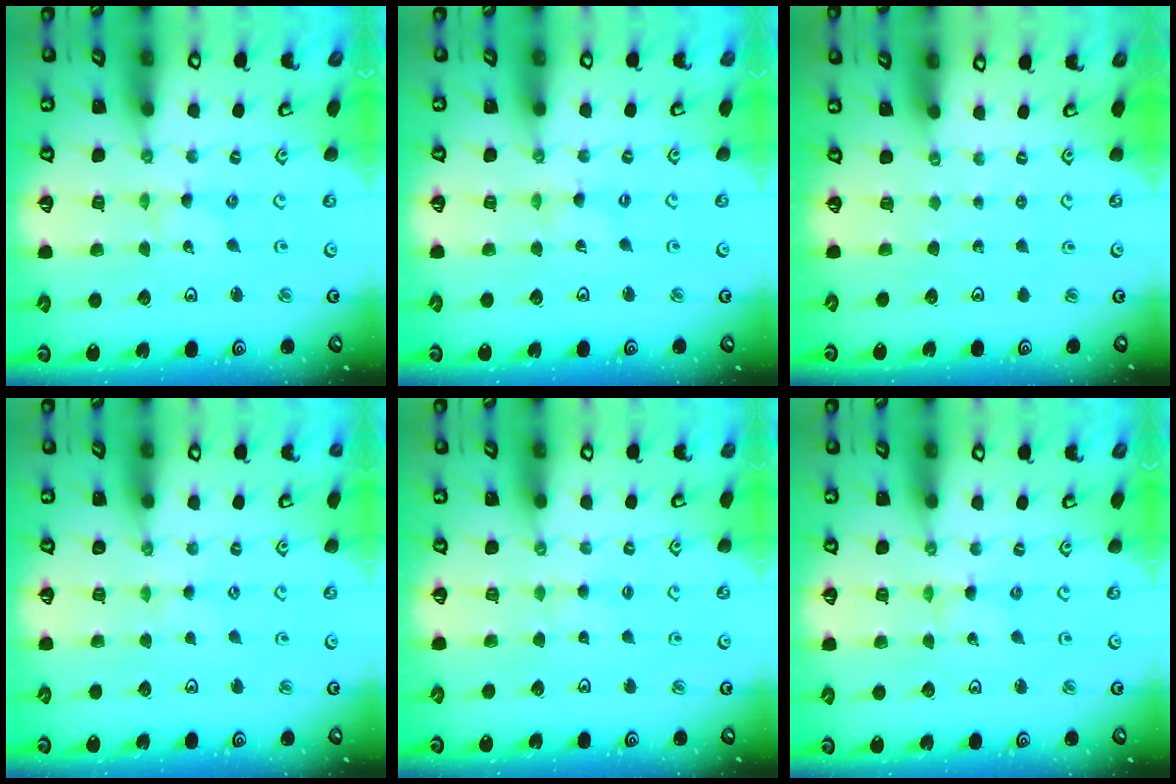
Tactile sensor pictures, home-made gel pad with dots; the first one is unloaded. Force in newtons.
{"total": 0.0}
{"total": 0.0}
{"total": 1.7, "press": 1.7, "slide": 0.3}
{"total": 1.0, "press": 1.0, "slide": 0.3}
{"total": 1.6, "press": 1.6, "slide": 0.2}